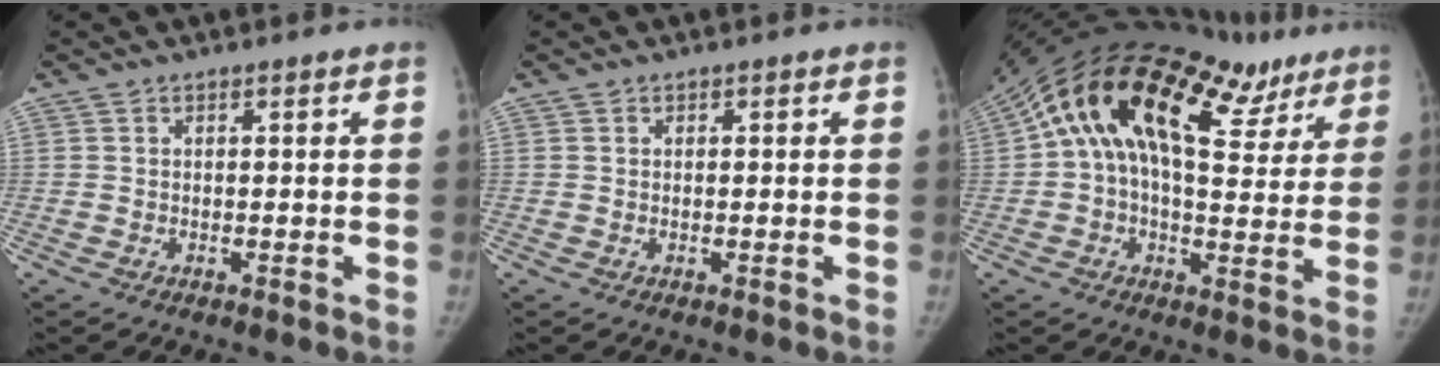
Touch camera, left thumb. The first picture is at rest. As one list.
[{"total": 0.0}, {"total": 25.5, "force": [13.4, 13.1, 17.3], "torque": [-0.265, 0.040, 0.211]}]